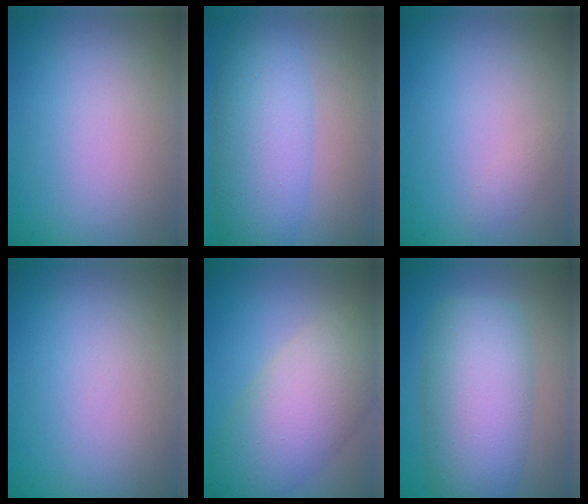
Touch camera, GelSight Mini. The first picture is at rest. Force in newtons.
{"total": 6.2, "press": 6.2, "slide": 0.0}
{"total": 0.6, "press": 0.6, "slide": 0.1}
{"total": 0.0}
{"total": 7.6, "press": 7.6, "slide": 0.1}
{"total": 8.4, "press": 8.3, "slide": 0.4}